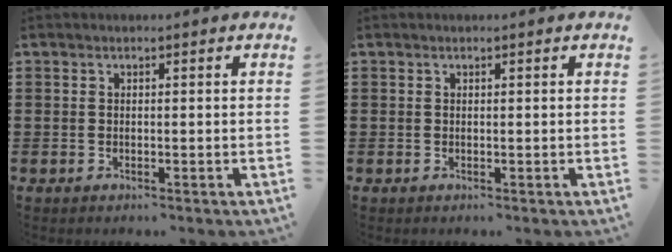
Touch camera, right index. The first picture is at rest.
{"total": 0.0}